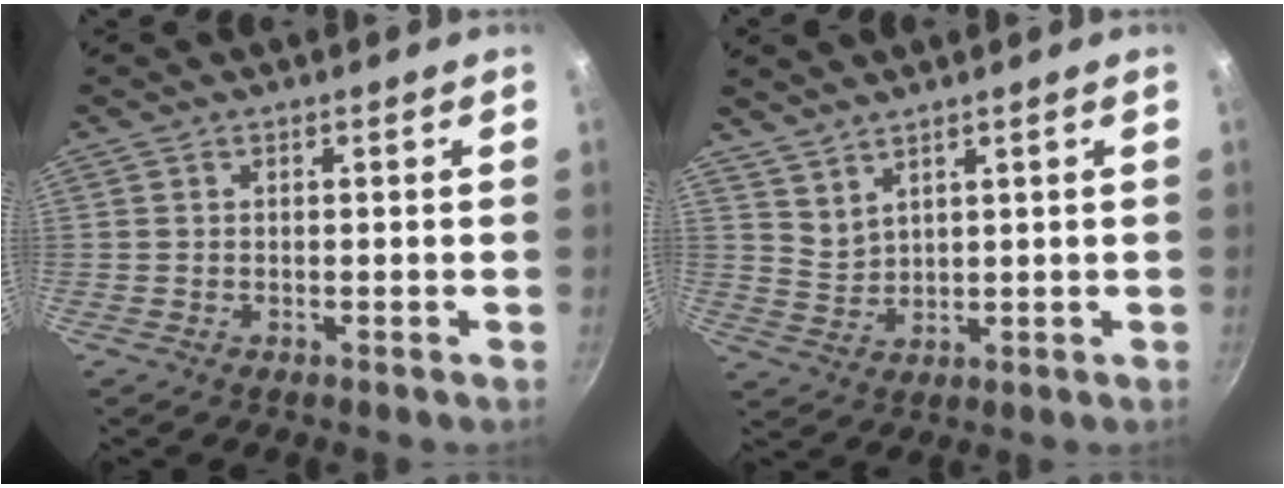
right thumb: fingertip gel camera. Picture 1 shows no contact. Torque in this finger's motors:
{"motor_torque": [-0.39, -0.16, -0.48, 0.71, -0.07]}